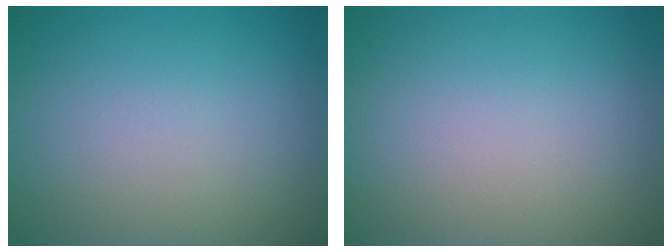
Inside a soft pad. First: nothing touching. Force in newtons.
{"total": 0.0}